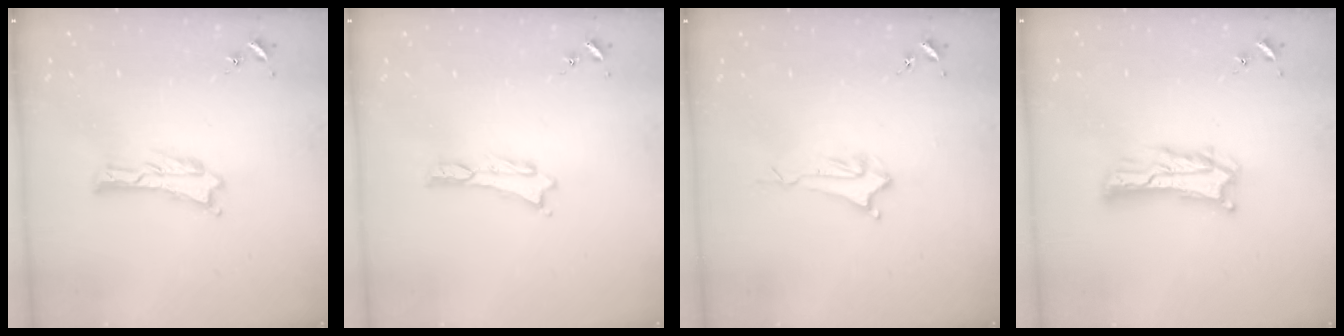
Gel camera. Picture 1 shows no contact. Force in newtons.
{"total": 0.0}
{"total": 2.0, "press": 2.0, "slide": 0.4}
{"total": 5.1, "press": 5.1, "slide": 0.5}